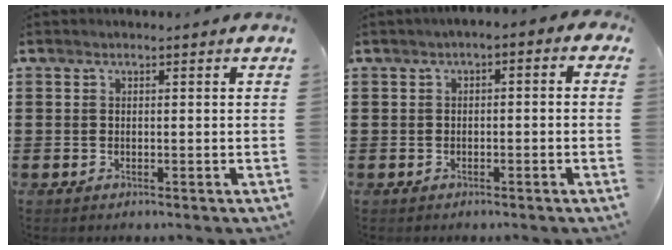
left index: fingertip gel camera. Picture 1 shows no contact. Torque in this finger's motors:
{"motor_torque": [2.00, 0.14, 0.54, 0.07]}